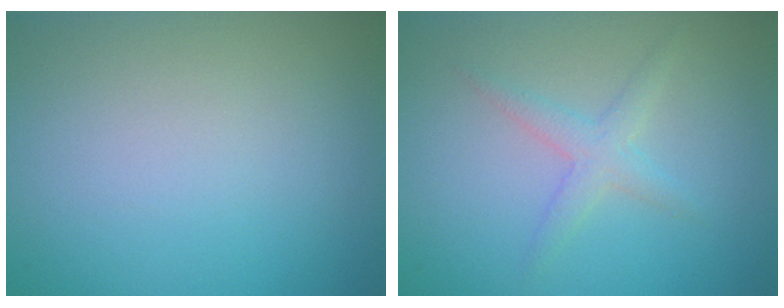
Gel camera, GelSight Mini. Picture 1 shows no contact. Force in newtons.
{"total": 2.0, "press": 2.0, "slide": 0.1}